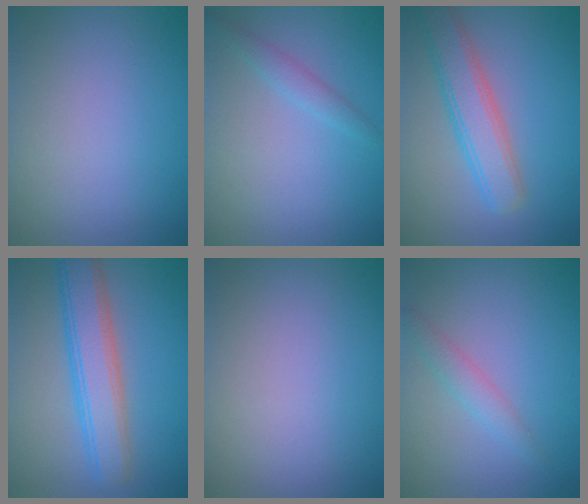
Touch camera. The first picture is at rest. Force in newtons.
{"total": 1.4, "press": 1.4, "slide": 0.1}
{"total": 4.7, "press": 4.7, "slide": 0.3}
{"total": 5.6, "press": 5.6, "slide": 0.2}
{"total": 0.0}
{"total": 1.6, "press": 1.6, "slide": 0.2}